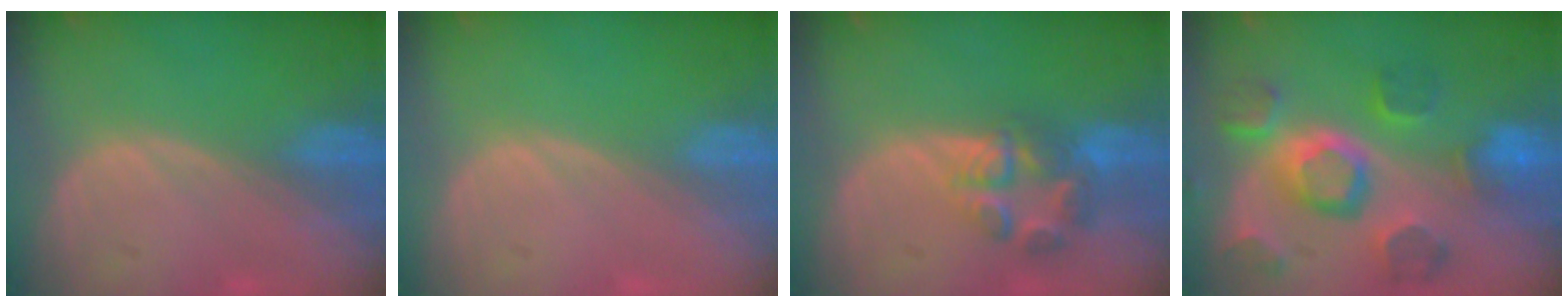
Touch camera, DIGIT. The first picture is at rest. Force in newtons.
{"total": 0.0}
{"total": 7.0, "press": 5.9, "slide": 3.6}
{"total": 11.3, "press": 10.0, "slide": 5.3}